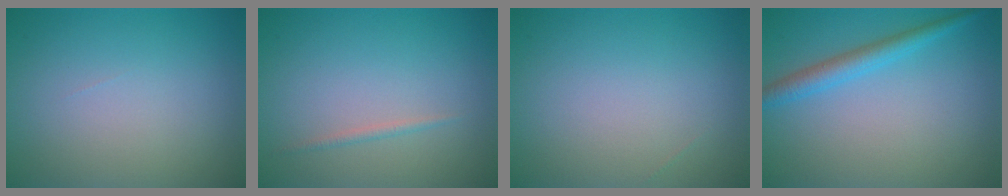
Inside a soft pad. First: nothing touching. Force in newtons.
{"total": 0.7, "press": 0.7, "slide": 0.0}
{"total": 0.0}
{"total": 2.6, "press": 2.6, "slide": 0.1}